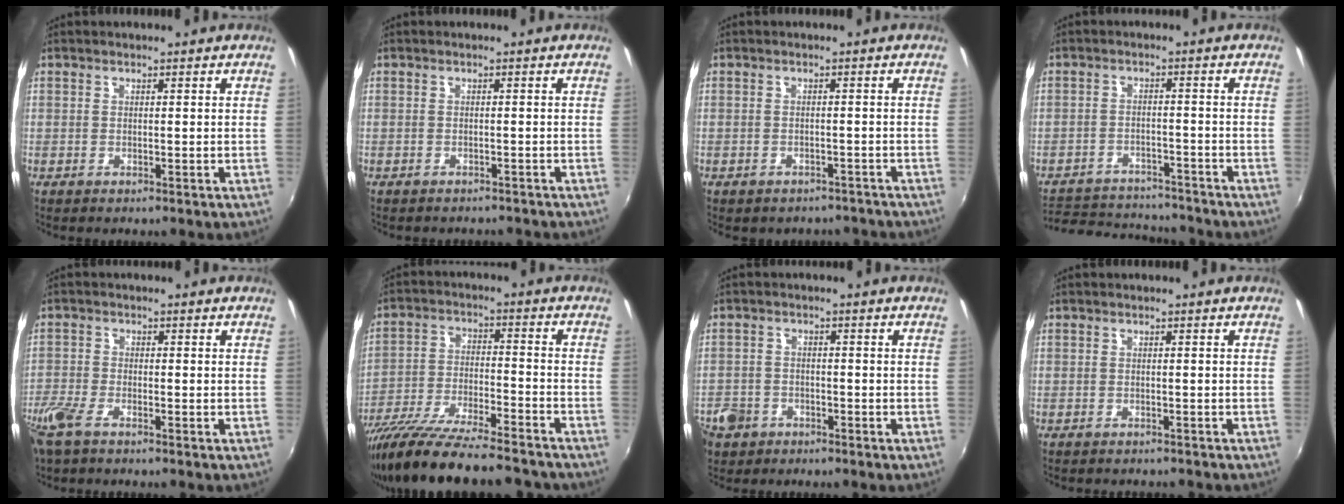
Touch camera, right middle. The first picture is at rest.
{"total": 3.5, "force": [-3.2, 1.1, 1.0], "torque": [-0.022, -0.013, -0.040]}
{"total": 6.2, "force": [-5.3, 2.9, 1.7], "torque": [-0.036, -0.009, -0.058]}
{"total": 14.8, "force": [-13.2, 4.9, 4.5], "torque": [-0.114, 0.009, -0.189]}
{"total": 6.2, "force": [-4.4, 2.3, 3.8], "torque": [-0.102, -0.015, -0.092]}
{"total": 22.0, "force": [-18.7, 3.7, 11.0], "torque": [-0.208, -0.058, -0.293]}
{"total": 8.0, "force": [-4.3, 6.3, 2.4], "torque": [-0.082, 0.009, -0.070]}
{"total": 3.0, "force": [-2.8, 0.8, 0.8], "torque": [-0.023, -0.012, -0.039]}